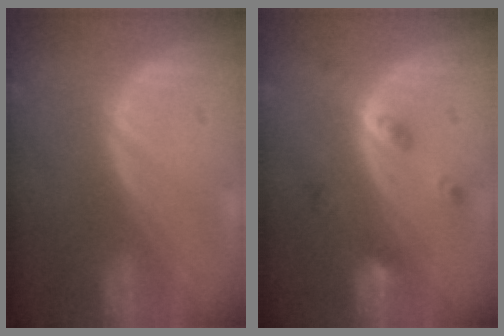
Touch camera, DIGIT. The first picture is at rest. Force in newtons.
{"total": 4.4, "press": 4.1, "slide": 1.6}